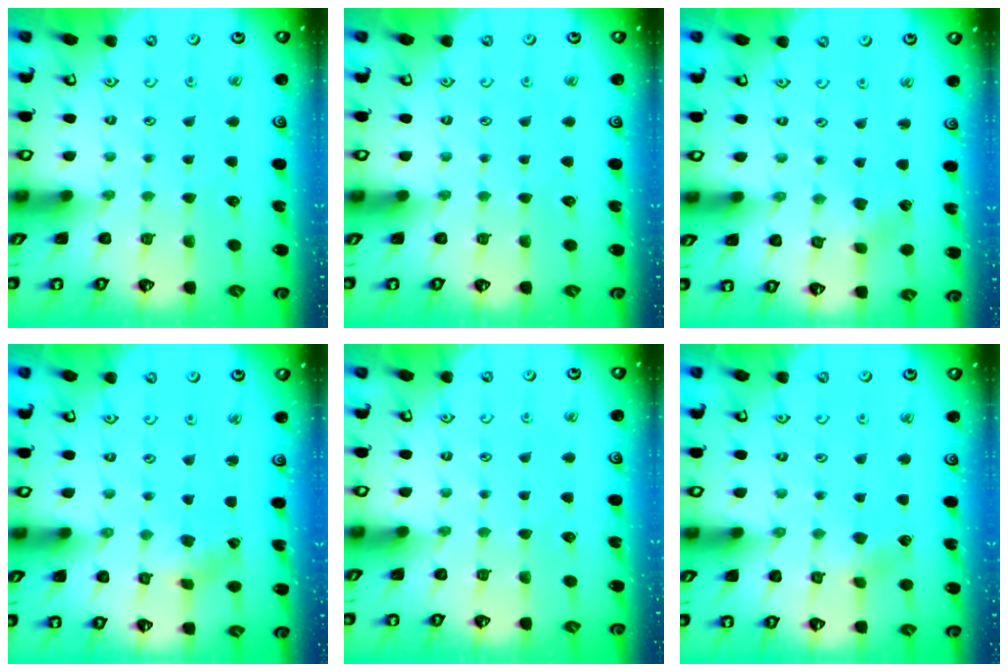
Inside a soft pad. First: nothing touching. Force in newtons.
{"total": 0.0}
{"total": 1.9, "press": 1.9, "slide": 0.3}
{"total": 0.8, "press": 0.8, "slide": 0.1}
{"total": 0.0}
{"total": 2.7, "press": 2.6, "slide": 0.5}